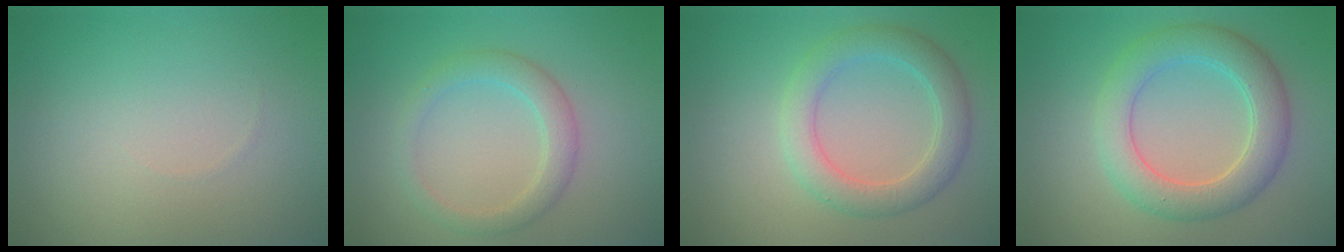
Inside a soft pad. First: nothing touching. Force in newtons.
{"total": 2.8, "press": 2.8, "slide": 0.1}
{"total": 4.0, "press": 4.0, "slide": 0.0}
{"total": 5.5, "press": 5.5, "slide": 0.1}